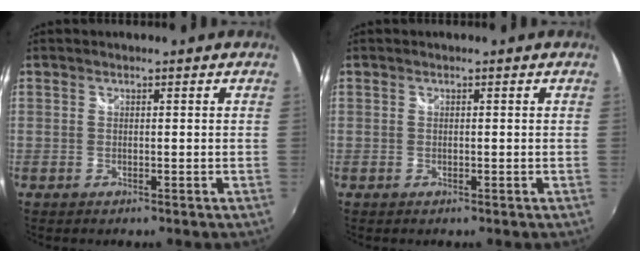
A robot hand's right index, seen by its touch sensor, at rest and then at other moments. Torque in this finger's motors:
{"motor_torque": [0.01, 0.00, 0.03, 0.01]}